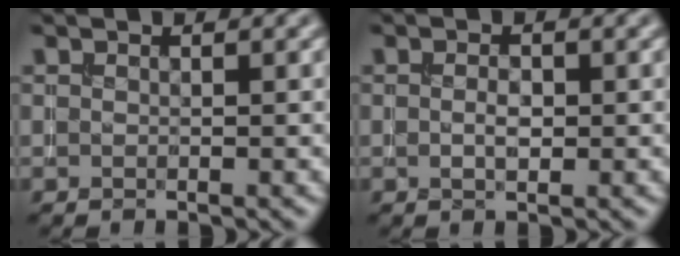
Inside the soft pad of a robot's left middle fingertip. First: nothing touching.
{"total": 1.5, "force": [0.0, 0.8, 1.3], "torque": [-0.025, 0.000, -0.002]}